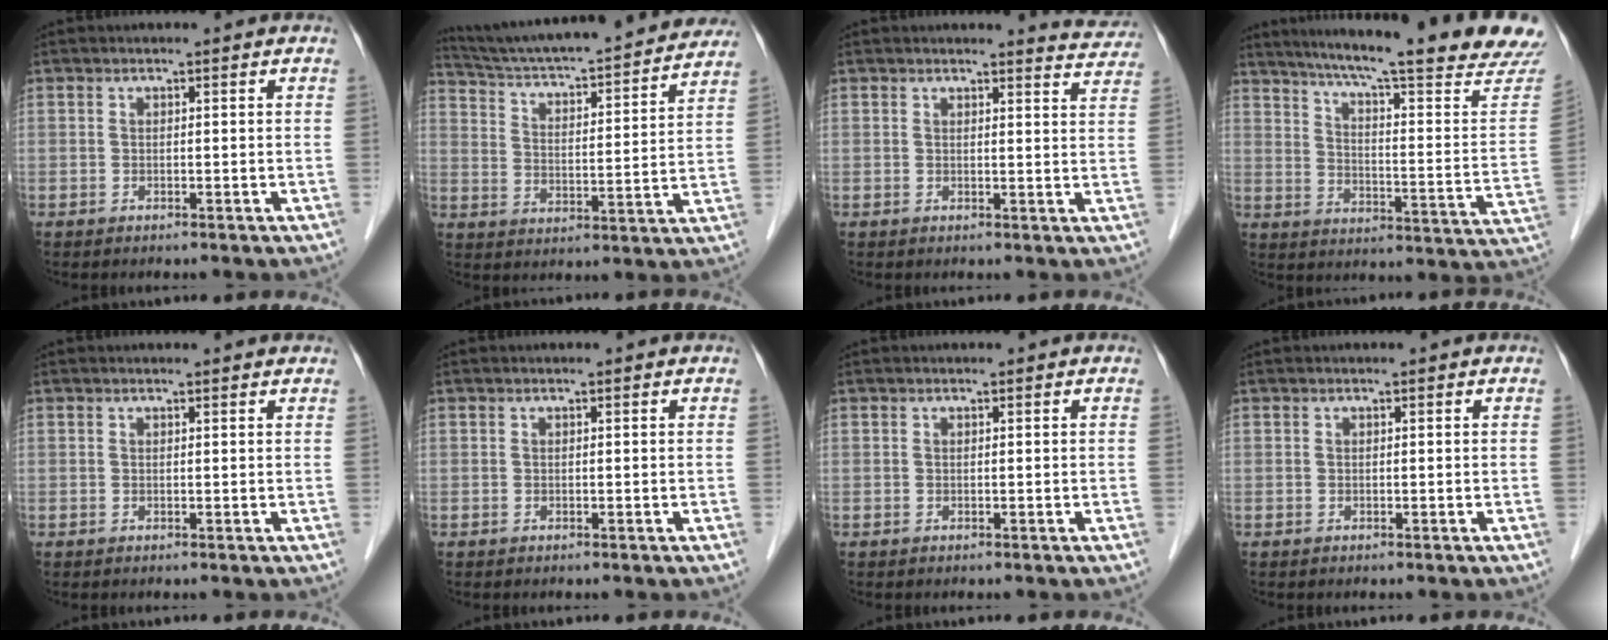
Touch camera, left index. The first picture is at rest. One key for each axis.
{"total": 26.3, "fx": 24.1, "fy": 2.6, "fz": 10.1, "tx": -0.167, "ty": -0.019, "tz": 0.329}
{"total": 4.4, "fx": 4.4, "fy": 0.4, "fz": -0.2, "tx": 0.004, "ty": -0.029, "tz": 0.027}
{"total": 26.0, "fx": 22.5, "fy": 0.4, "fz": 12.9, "tx": -0.196, "ty": -0.066, "tz": 0.288}
{"total": 1.9, "fx": 1.8, "fy": 0.2, "fz": 0.3, "tx": -0.012, "ty": 0.002, "tz": 0.013}
{"total": 0.0}
{"total": 0.0}
{"total": 0.0}